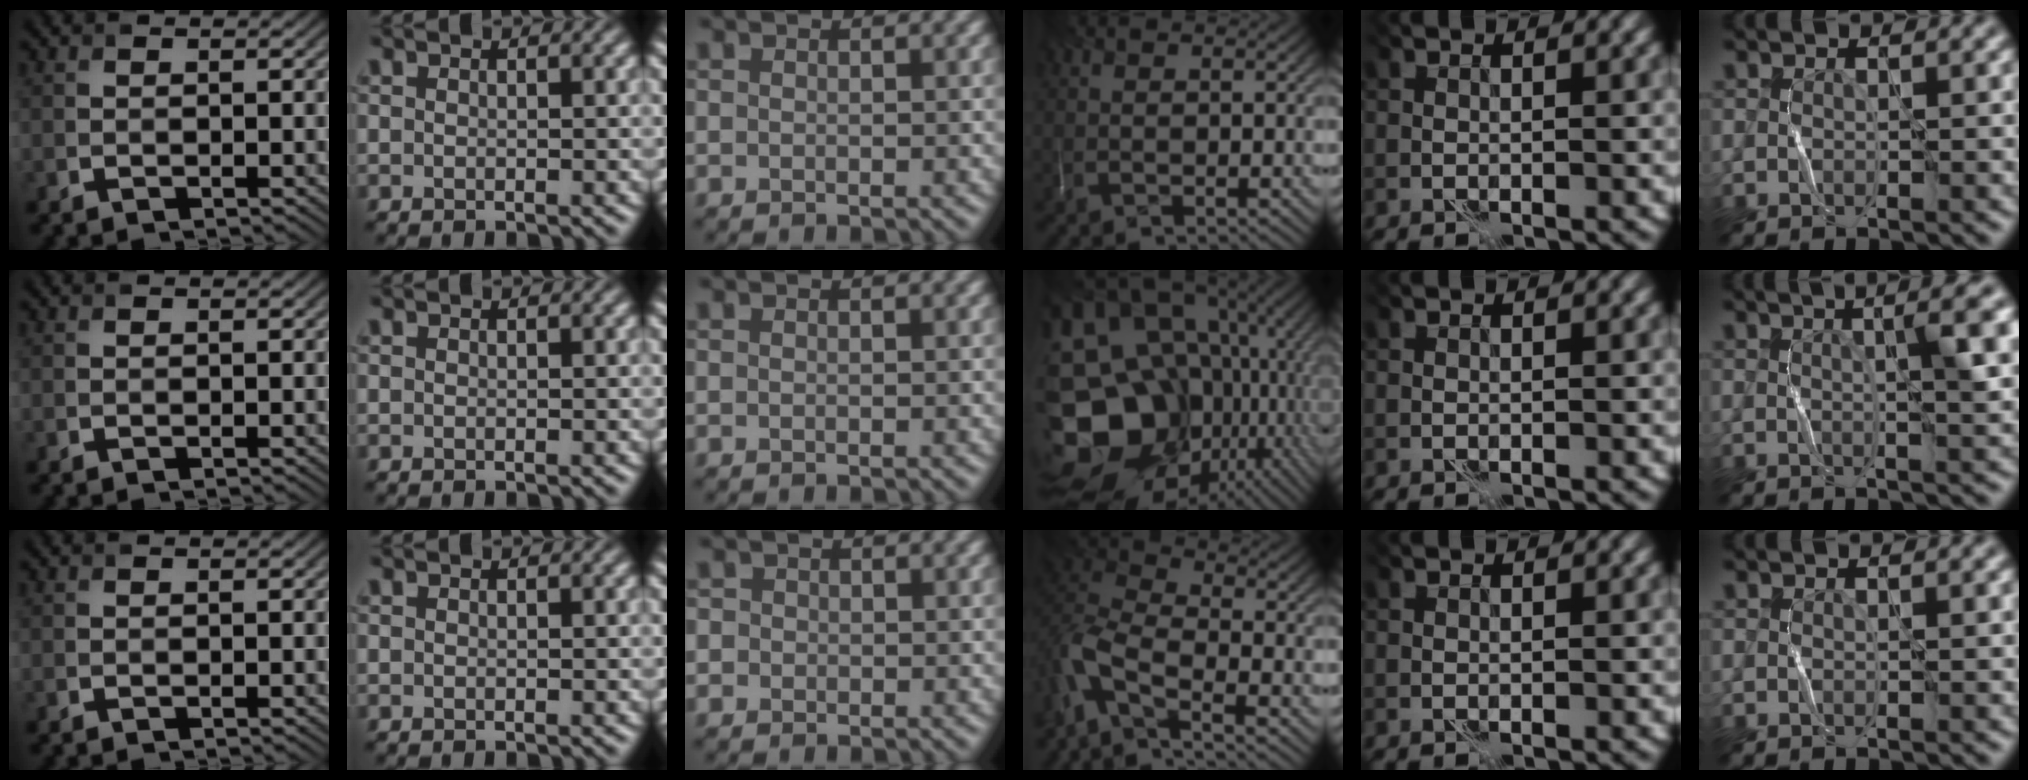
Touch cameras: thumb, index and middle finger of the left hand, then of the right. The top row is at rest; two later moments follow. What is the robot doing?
{"motion": "fold", "object": "bubble wrap"}